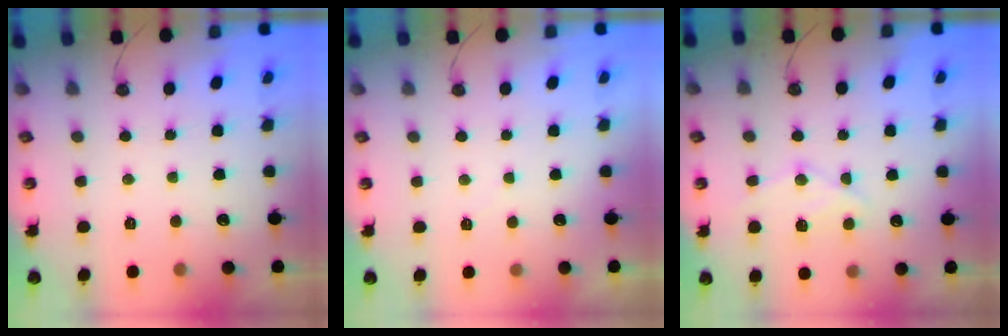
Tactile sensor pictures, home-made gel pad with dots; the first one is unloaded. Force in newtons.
{"total": 3.6, "press": 3.5, "slide": 0.6}
{"total": 10.8, "press": 10.8, "slide": 0.5}